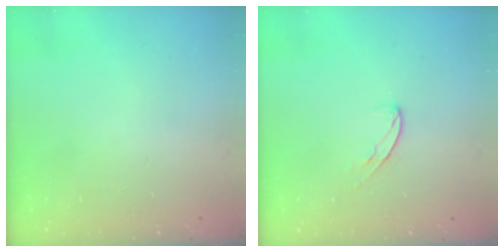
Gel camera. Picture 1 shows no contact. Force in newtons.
{"total": 5.7, "press": 5.7, "slide": 0.4}